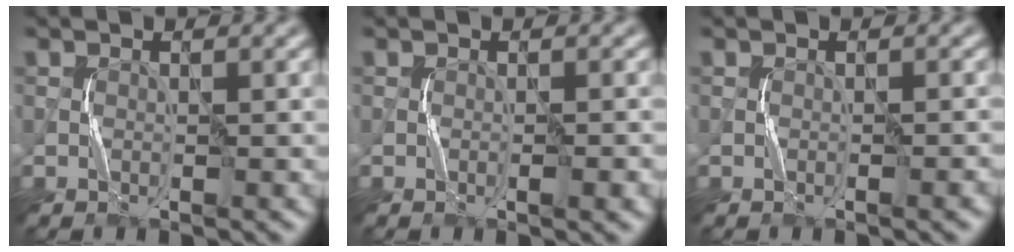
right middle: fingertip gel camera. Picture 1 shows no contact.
{"total": 1.1, "force": [-0.4, 0.1, 1.1], "torque": [-0.015, 0.001, -0.006]}
{"total": 0.8, "force": [-0.5, 0.1, 0.6], "torque": [-0.008, 0.005, -0.006]}